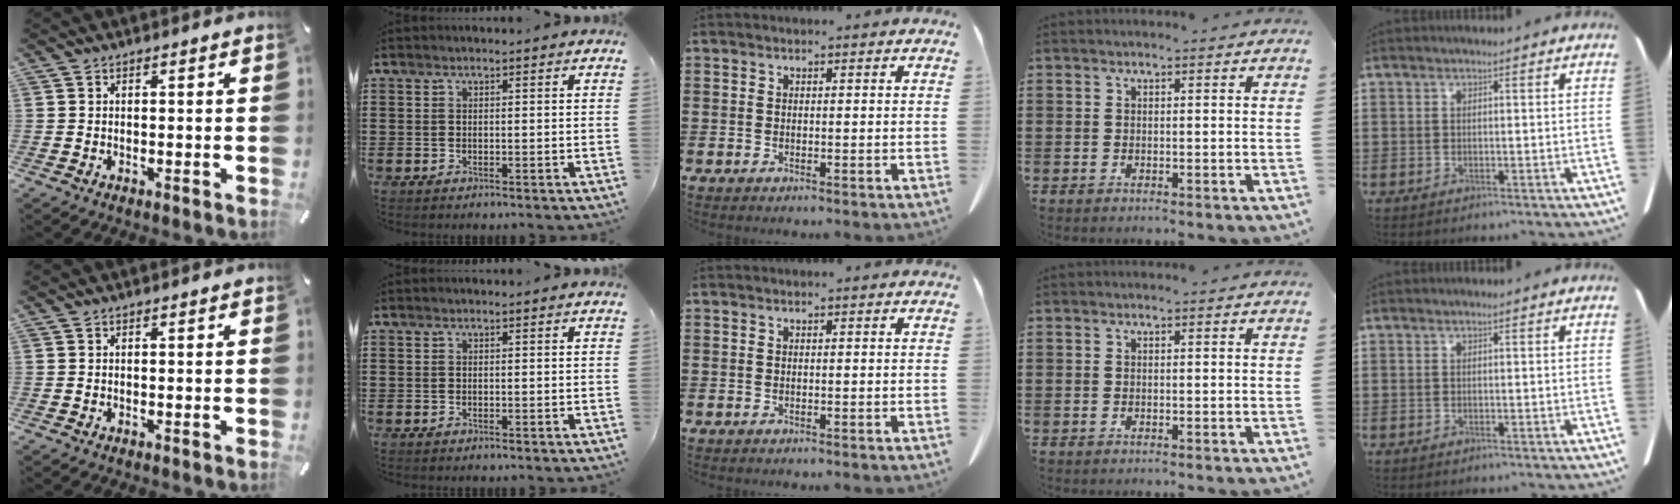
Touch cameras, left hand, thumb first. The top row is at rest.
{}